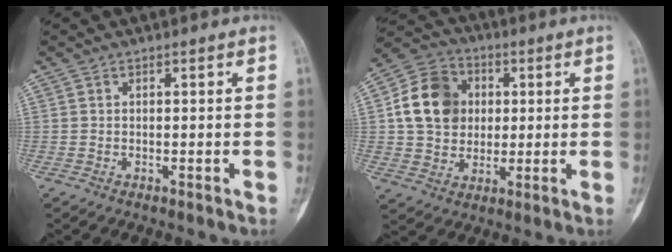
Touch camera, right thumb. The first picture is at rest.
{"total": 13.4, "force": [1.9, 11.2, 7.2], "torque": [-0.104, 0.009, 0.030]}